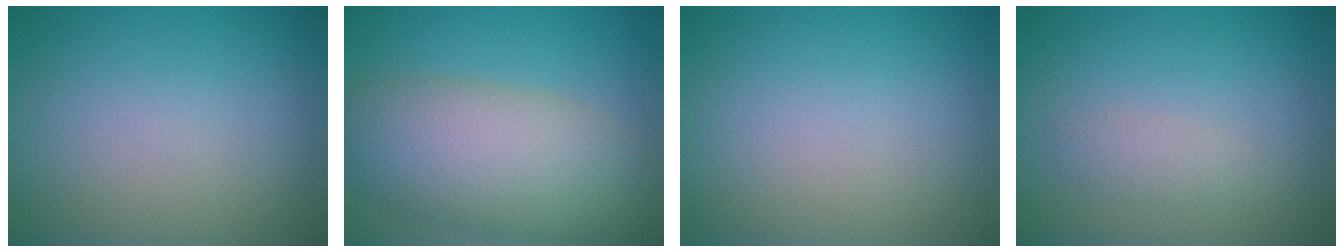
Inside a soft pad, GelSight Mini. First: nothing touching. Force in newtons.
{"total": 8.9, "press": 8.9, "slide": 0.6}
{"total": 0.0}
{"total": 1.3, "press": 1.3, "slide": 0.1}